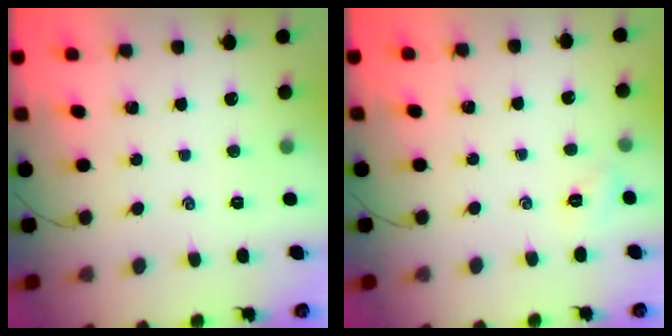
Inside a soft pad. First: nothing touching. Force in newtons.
{"total": 2.1, "press": 2.1, "slide": 0.6}